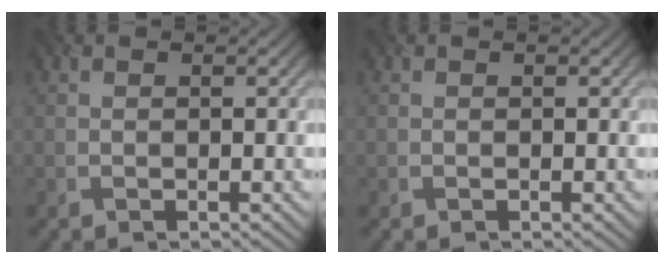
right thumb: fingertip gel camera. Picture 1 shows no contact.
{"total": 0.0}